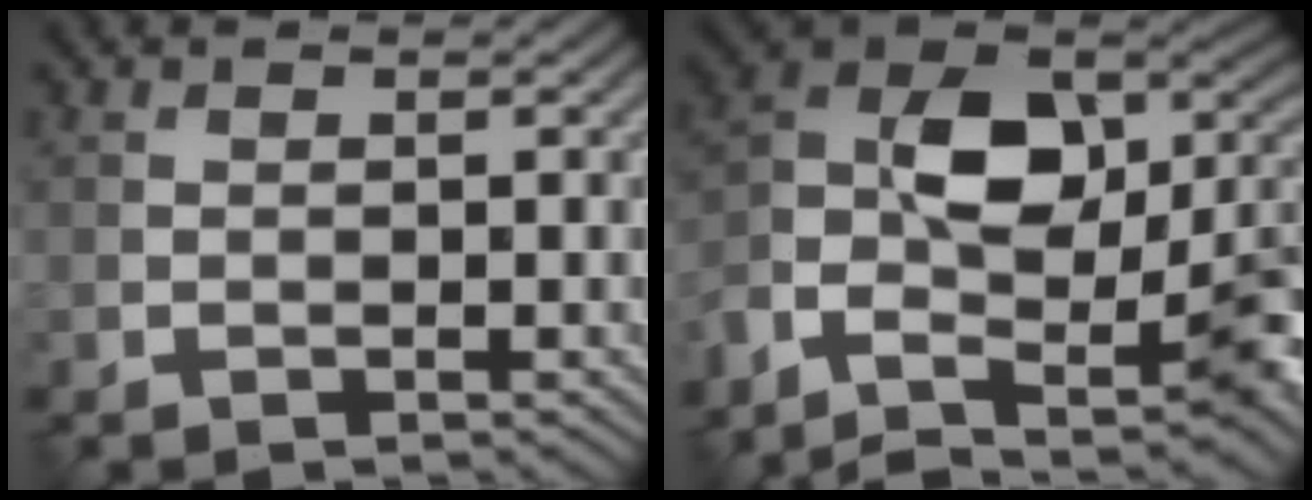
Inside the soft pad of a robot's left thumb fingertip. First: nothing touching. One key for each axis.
{"total": 15.1, "fx": -4.6, "fy": 8.4, "fz": 11.7, "tx": -0.224, "ty": -0.001, "tz": -0.083}